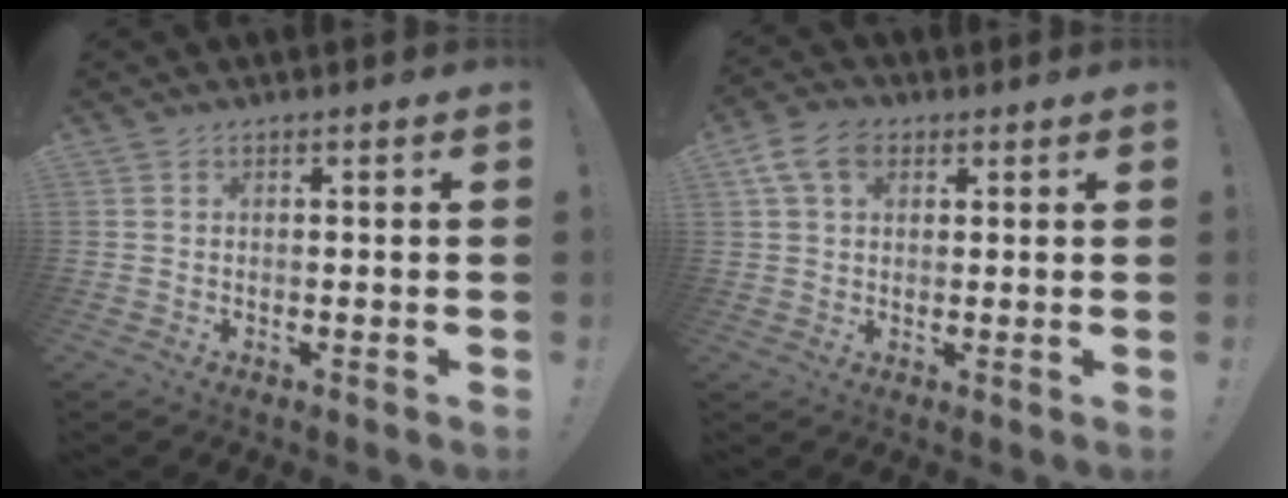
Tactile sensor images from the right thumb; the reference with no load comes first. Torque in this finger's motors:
{"motor_torque": [0.31, 0.31, 0.03, 0.02, 0.11]}